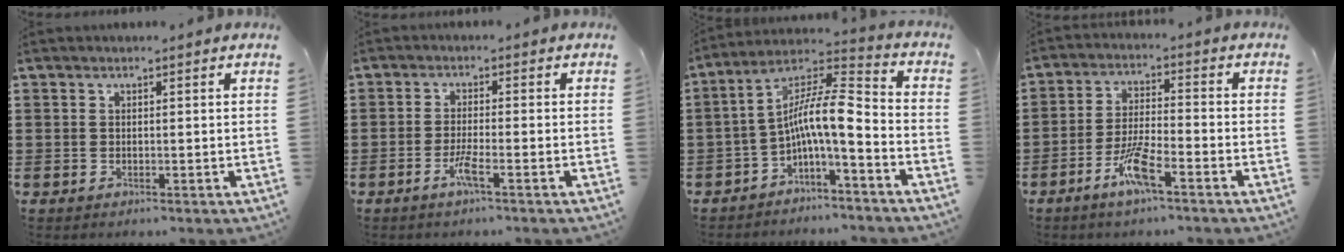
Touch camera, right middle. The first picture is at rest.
{"total": 3.2, "force": [-1.8, 0.1, 2.6], "torque": [-0.060, -0.006, -0.037]}
{"total": 8.8, "force": [-2.0, 1.4, 8.4], "torque": [-0.167, -0.022, -0.047]}
{"total": 6.4, "force": [-3.8, 0.9, 5.0], "torque": [-0.115, -0.009, -0.075]}